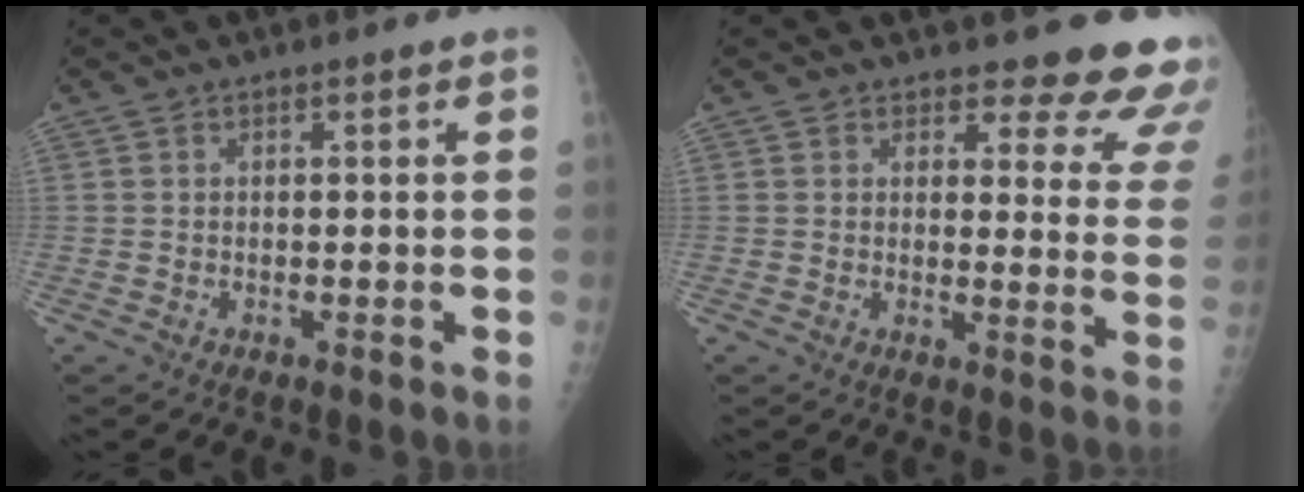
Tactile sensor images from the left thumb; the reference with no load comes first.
{"total": 14.6, "force": [13.5, 4.4, 3.4], "torque": [0.017, -0.115, 0.127]}